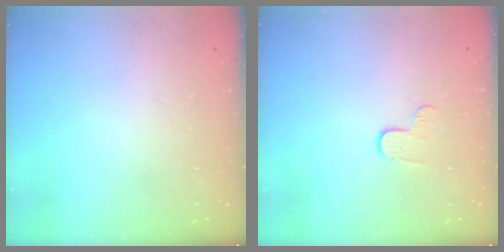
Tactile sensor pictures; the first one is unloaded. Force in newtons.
{"total": 4.0, "press": 4.0, "slide": 0.3}